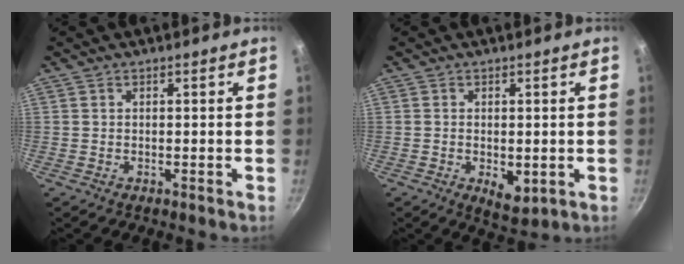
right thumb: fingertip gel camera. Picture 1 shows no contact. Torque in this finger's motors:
{"motor_torque": [-0.42, 0.42, -0.10, 0.09, 0.01]}